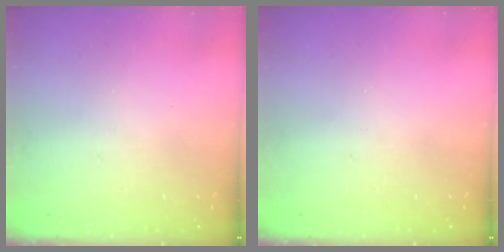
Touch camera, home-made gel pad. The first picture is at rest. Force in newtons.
{"total": 0.0}